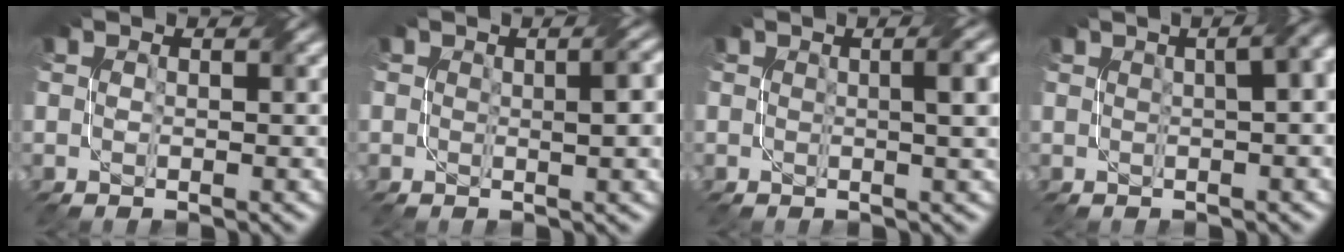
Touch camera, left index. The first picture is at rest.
{"total": 2.2, "force": [0.0, 0.4, 2.1], "torque": [-0.023, 0.007, 0.002]}
{"total": 3.3, "force": [0.4, 0.9, 3.1], "torque": [-0.029, 0.016, 0.005]}
{"total": 12.5, "force": [3.5, 6.6, 10.1], "torque": [-0.020, 0.070, 0.002]}